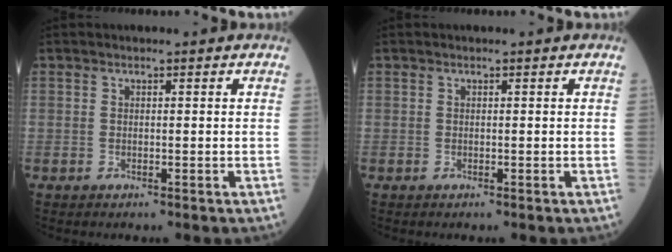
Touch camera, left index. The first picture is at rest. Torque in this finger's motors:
{"motor_torque": [0.00, 0.00, 0.00, 0.00]}